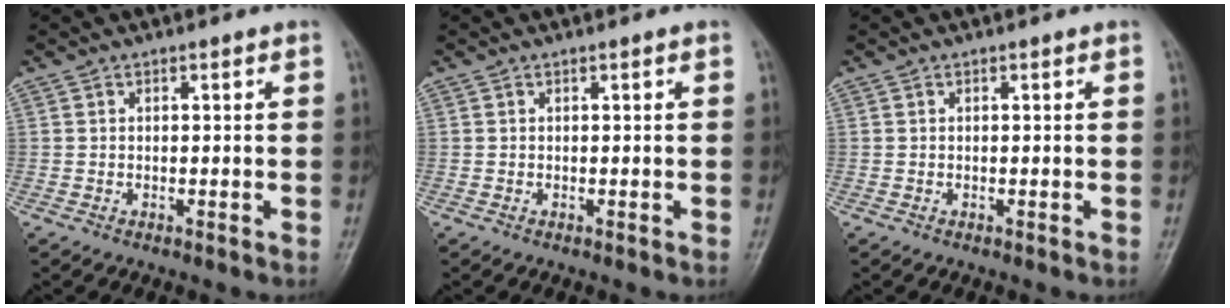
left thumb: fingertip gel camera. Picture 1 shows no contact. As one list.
[{"total": 0.0}, {"total": 0.0}]